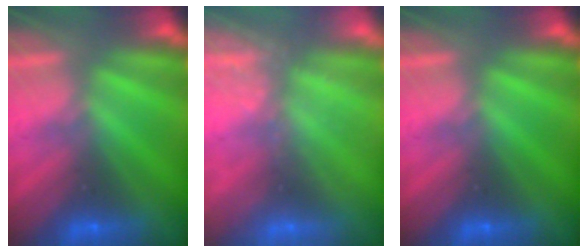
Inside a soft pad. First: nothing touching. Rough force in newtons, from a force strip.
{"total": 2.6}
{"total": 0.0}